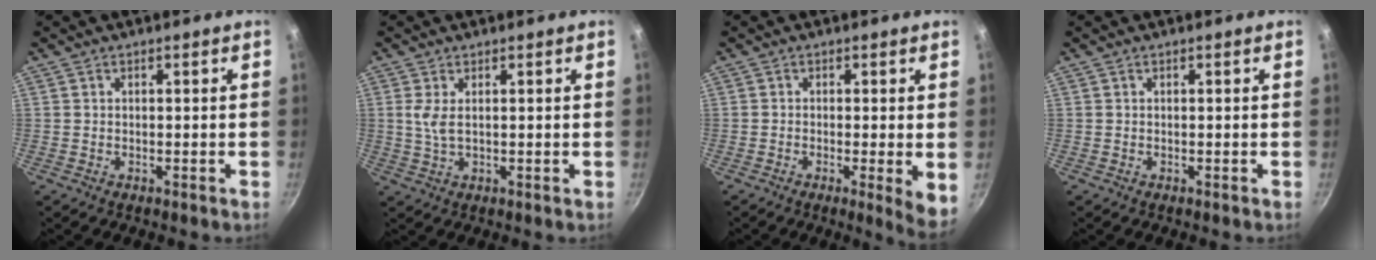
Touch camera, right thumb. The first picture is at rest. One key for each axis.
{"total": 3.1, "fx": 0.8, "fy": 1.2, "fz": 2.7, "tx": -0.060, "ty": -0.004, "tz": 0.019}
{"total": 5.3, "fx": -0.7, "fy": 0.8, "fz": 5.2, "tx": -0.066, "ty": -0.012, "tz": -0.011}
{"total": 0.0}